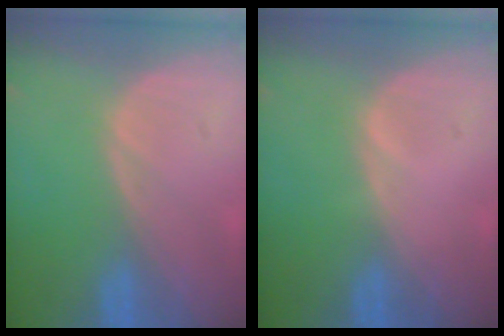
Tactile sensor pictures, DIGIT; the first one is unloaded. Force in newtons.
{"total": 0.5, "press": 0.1, "slide": 0.5}